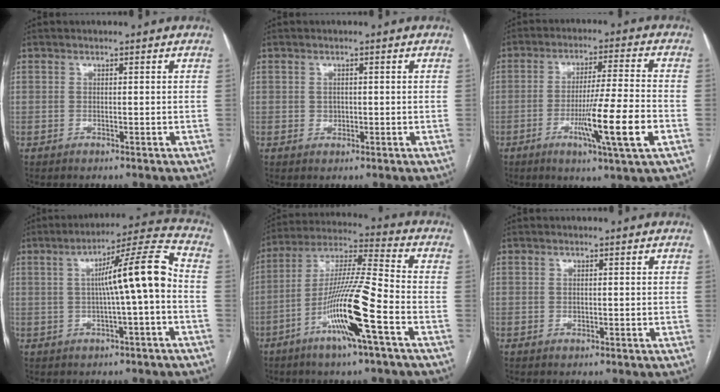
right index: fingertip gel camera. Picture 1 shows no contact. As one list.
[{"total": 1.2, "force": [0.0, 1.1, 0.6], "torque": [-0.009, 0.001, 0.004]}, {"total": 12.1, "force": [-4.1, -0.7, 11.4], "torque": [-0.195, -0.018, -0.071]}, {"total": 10.8, "force": [-0.2, -0.2, 10.8], "torque": [-0.164, 0.027, -0.006]}, {"total": 15.1, "force": [-6.2, -0.1, 13.7], "torque": [-0.268, -0.004, -0.117]}, {"total": 0.5, "force": [0.0, 0.4, 0.3], "torque": [-0.006, 0.001, 0.001]}]